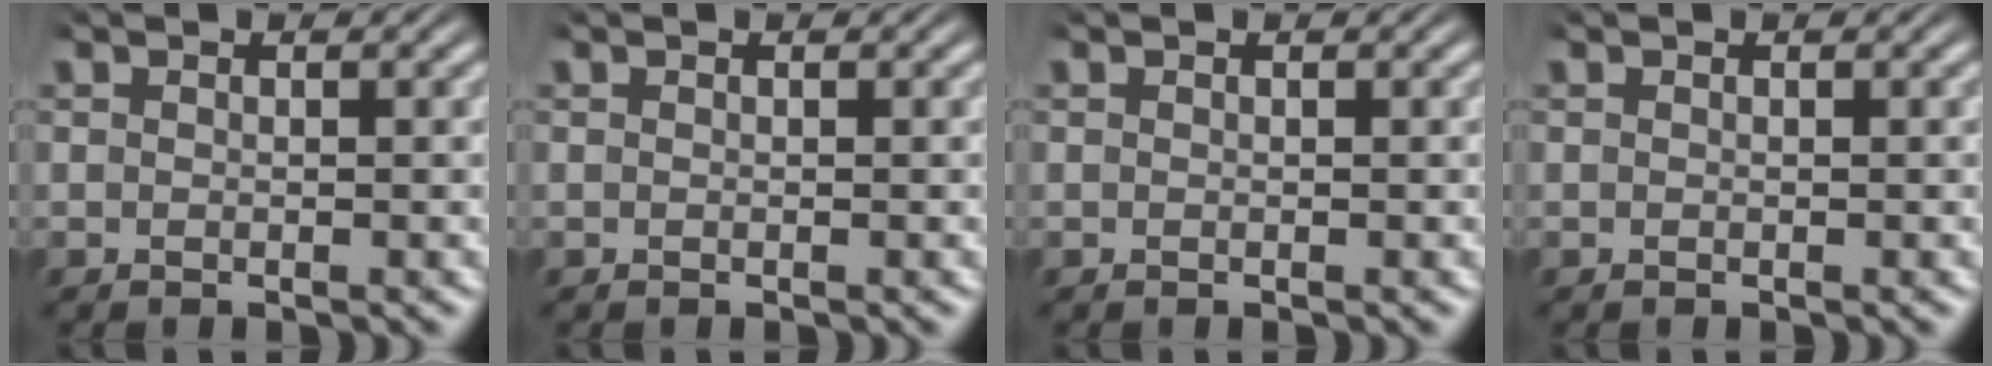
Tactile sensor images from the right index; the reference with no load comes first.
{"total": 0.0}
{"total": 0.0}
{"total": 0.0}